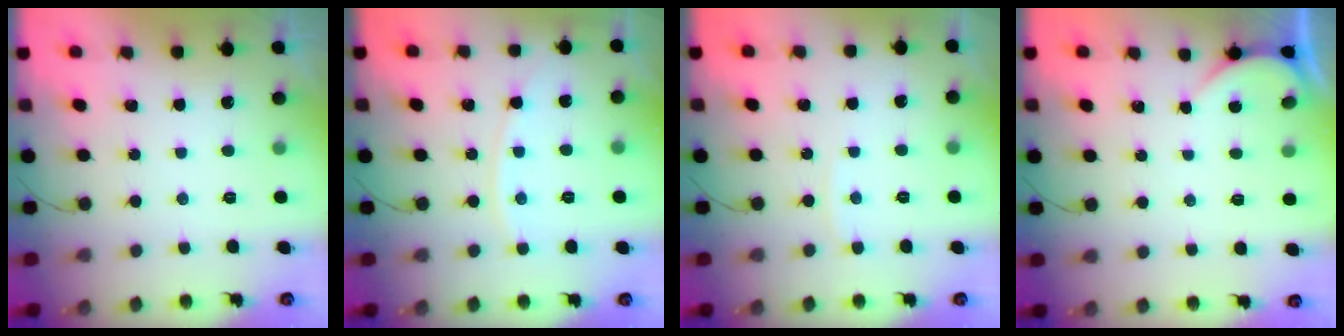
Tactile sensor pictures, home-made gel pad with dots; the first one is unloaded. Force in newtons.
{"total": 5.4, "press": 5.4, "slide": 0.4}
{"total": 3.1, "press": 3.1, "slide": 0.2}
{"total": 0.7, "press": 0.7, "slide": 0.1}